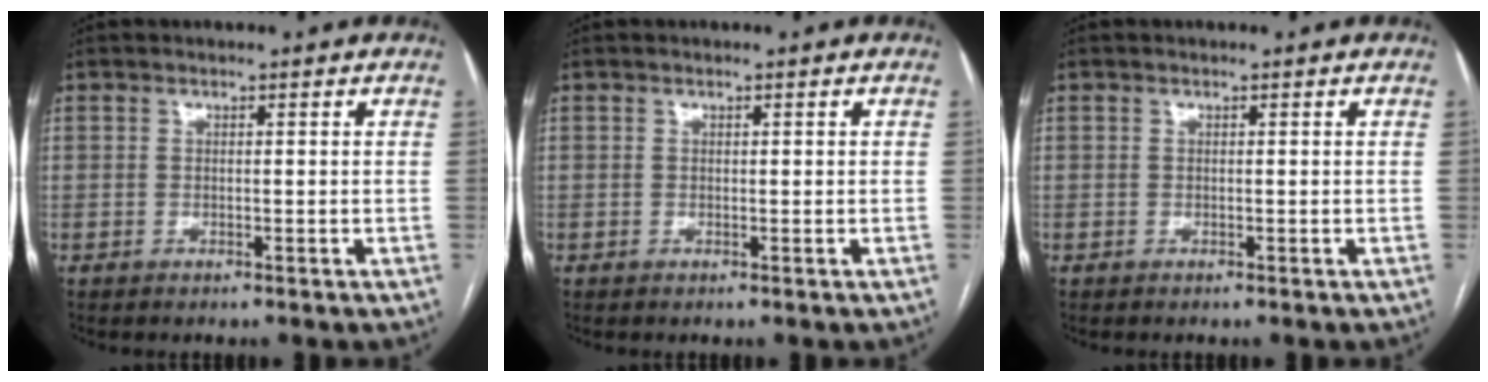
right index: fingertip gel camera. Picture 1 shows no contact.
{"total": 0.0}
{"total": 0.0}